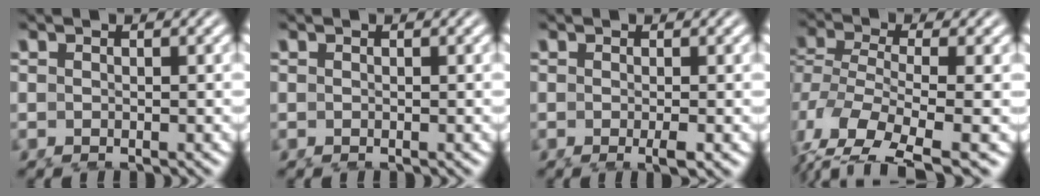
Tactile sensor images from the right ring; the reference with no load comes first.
{"total": 0.0}
{"total": 1.2, "force": [-0.6, -0.2, 1.1], "torque": [-0.017, -0.005, -0.007]}
{"total": 6.2, "force": [-3.8, 2.2, 4.5], "torque": [-0.117, -0.048, -0.035]}